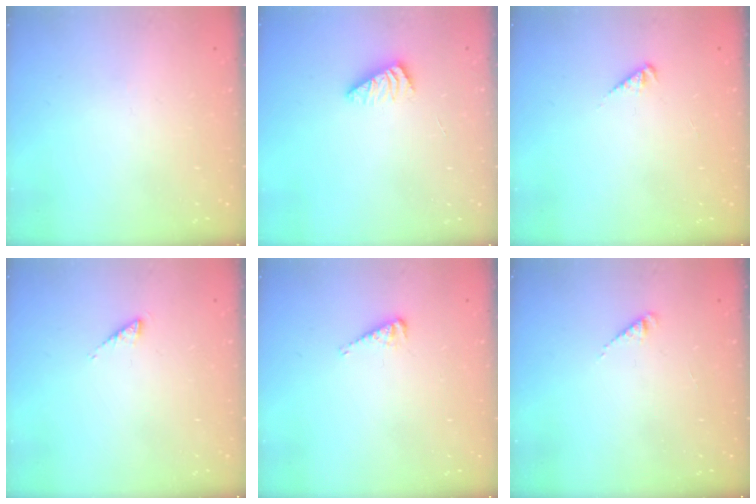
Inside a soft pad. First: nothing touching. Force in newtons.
{"total": 2.5, "press": 2.4, "slide": 0.4}
{"total": 2.5, "press": 2.4, "slide": 0.6}
{"total": 2.2, "press": 2.1, "slide": 0.4}
{"total": 4.4, "press": 4.4, "slide": 0.4}
{"total": 2.3, "press": 2.3, "slide": 0.4}